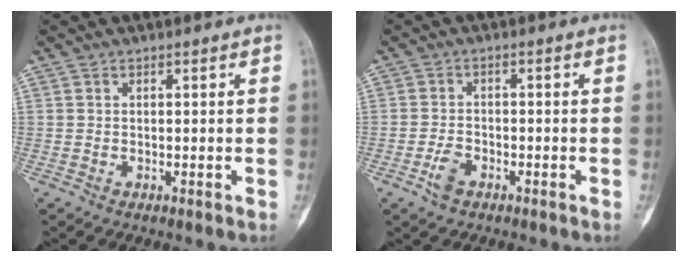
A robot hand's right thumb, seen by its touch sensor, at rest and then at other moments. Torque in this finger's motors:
{"motor_torque": [0.74, 0.56, 0.36, -0.47, 0.21]}